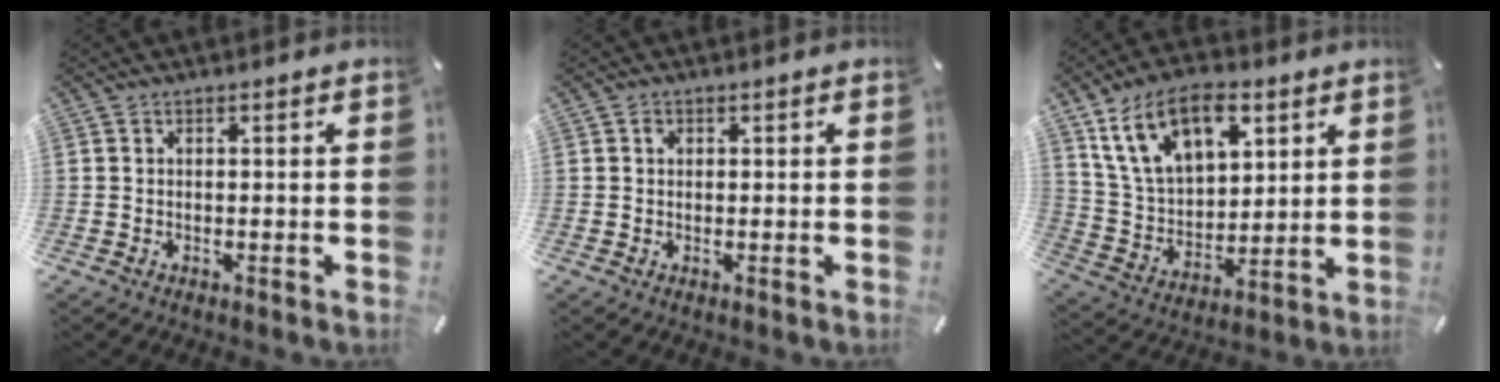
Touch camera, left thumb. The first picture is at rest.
{"total": 1.0, "force": [0.2, 0.8, 0.4], "torque": [0.000, 0.001, 0.002]}
{"total": 16.0, "force": [8.7, 9.7, 9.3], "torque": [-0.196, -0.022, 0.162]}